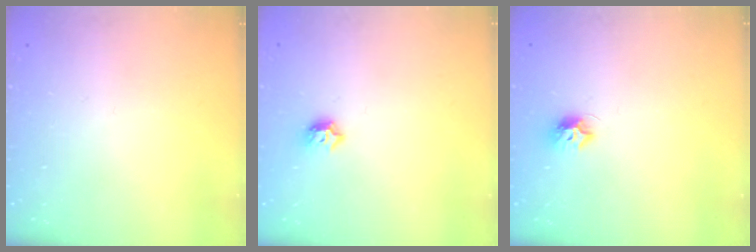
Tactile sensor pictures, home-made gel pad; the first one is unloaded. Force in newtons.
{"total": 5.6, "press": 5.5, "slide": 0.9}
{"total": 7.1, "press": 7.1, "slide": 0.5}